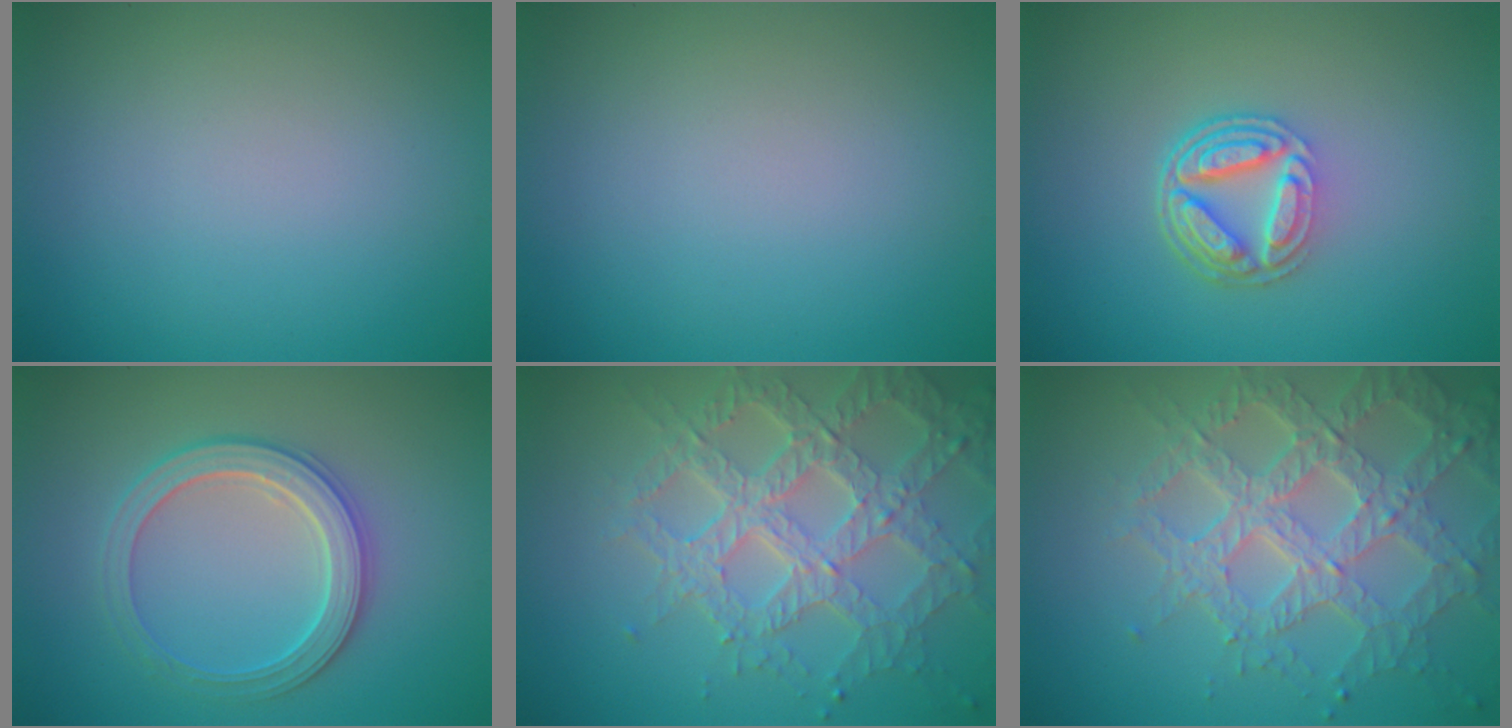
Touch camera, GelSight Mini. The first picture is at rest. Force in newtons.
{"total": 0.0}
{"total": 4.7, "press": 3.4, "slide": 3.2}
{"total": 3.4, "press": 3.4, "slide": 0.7}
{"total": 7.2, "press": 5.3, "slide": 4.8}
{"total": 7.2, "press": 5.3, "slide": 4.8}